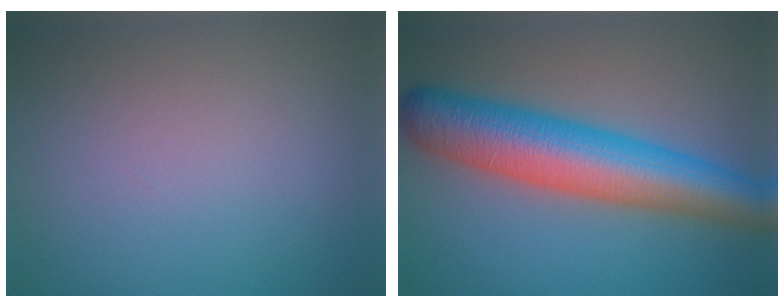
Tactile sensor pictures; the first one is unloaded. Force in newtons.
{"total": 10.2, "press": 10.2, "slide": 0.2}